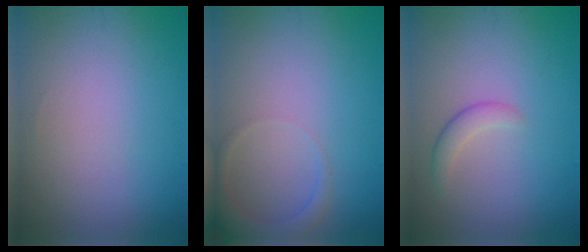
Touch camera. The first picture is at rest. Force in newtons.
{"total": 2.6, "press": 2.6, "slide": 0.2}
{"total": 1.6, "press": 1.6, "slide": 0.0}